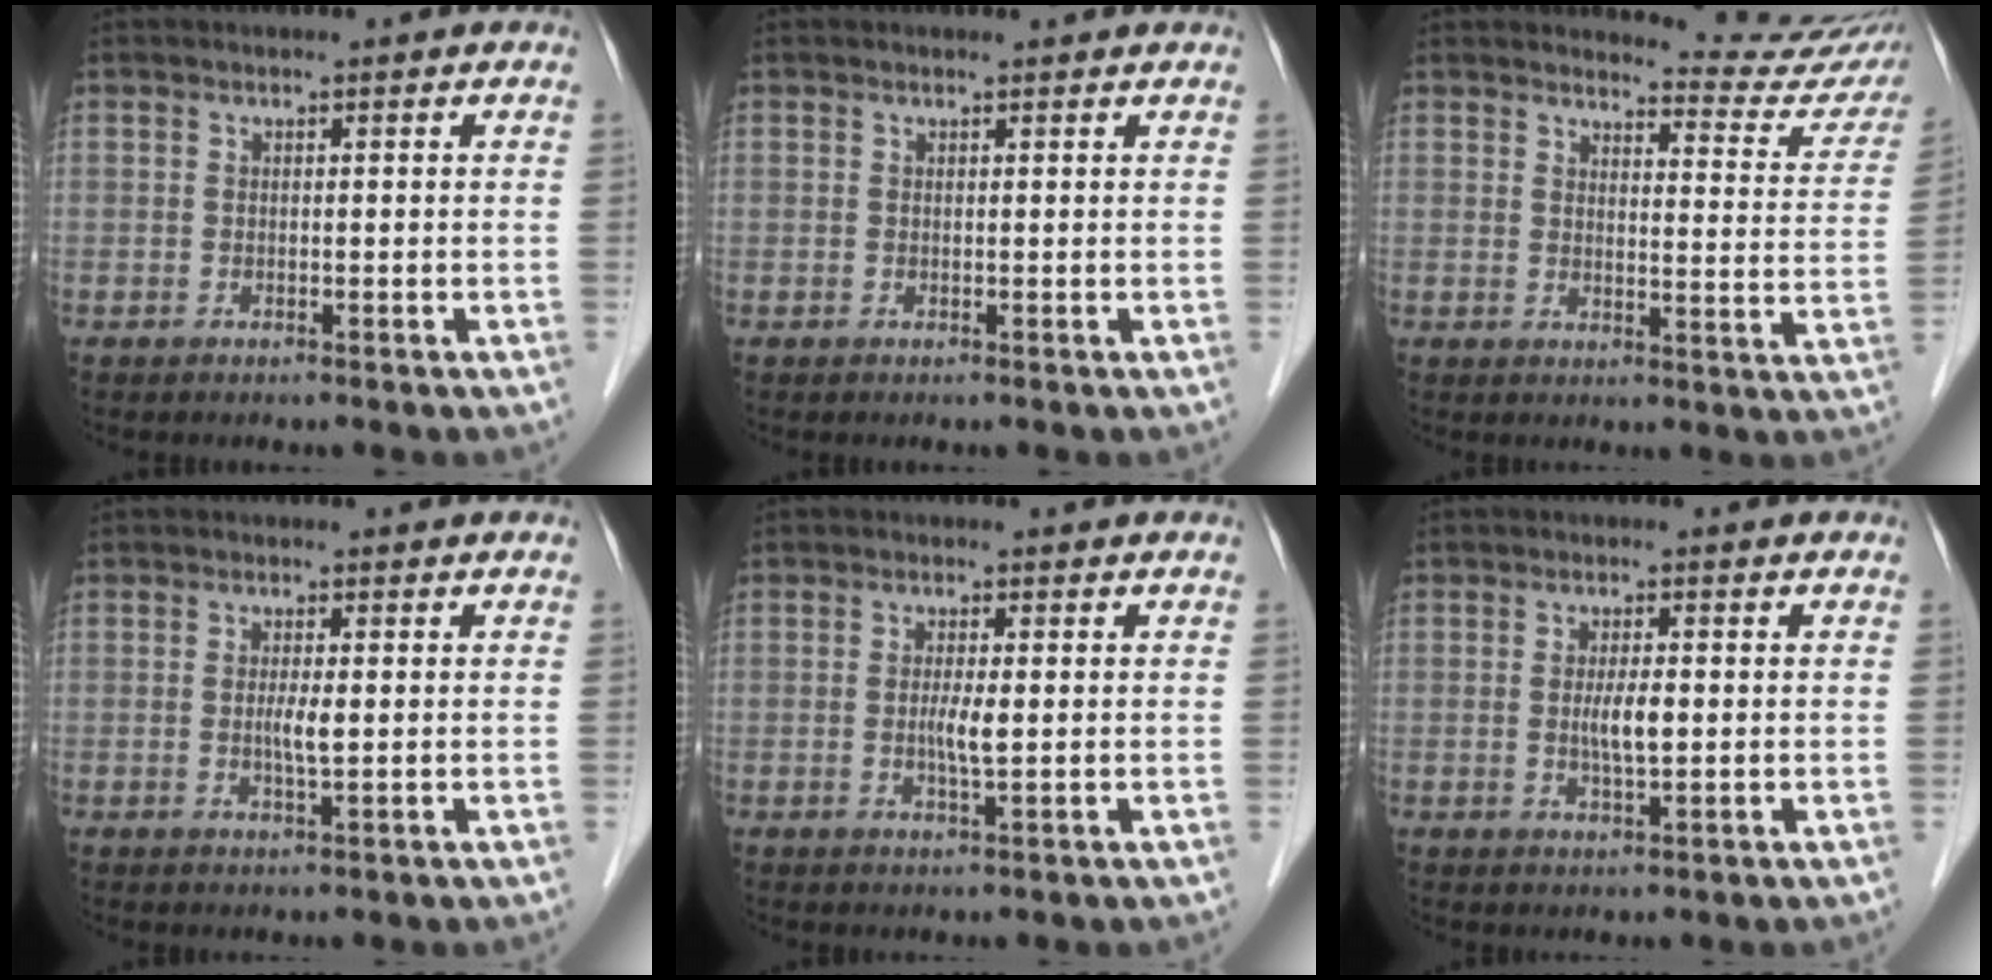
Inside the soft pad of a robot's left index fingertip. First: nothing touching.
{"total": 1.5, "force": [1.4, 0.2, 0.4], "torque": [-0.012, 0.010, 0.017]}
{"total": 12.6, "force": [12.5, 0.7, 1.4], "torque": [0.000, -0.080, 0.122]}
{"total": 2.3, "force": [0.0, 0.1, 2.3], "torque": [-0.048, -0.004, 0.000]}
{"total": 2.7, "force": [-0.1, 0.2, 2.7], "torque": [-0.056, -0.004, -0.001]}
{"total": 3.4, "force": [-0.1, 0.5, 3.4], "torque": [-0.066, -0.004, 0.000]}